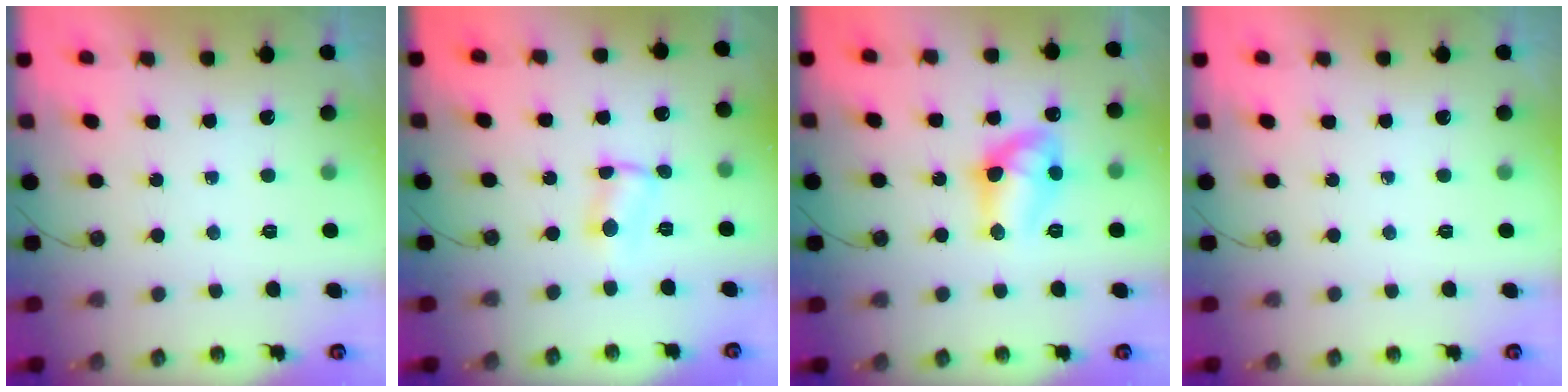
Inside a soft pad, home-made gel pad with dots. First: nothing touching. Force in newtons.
{"total": 3.0, "press": 3.0, "slide": 0.3}
{"total": 12.7, "press": 12.7, "slide": 0.8}
{"total": 0.0}